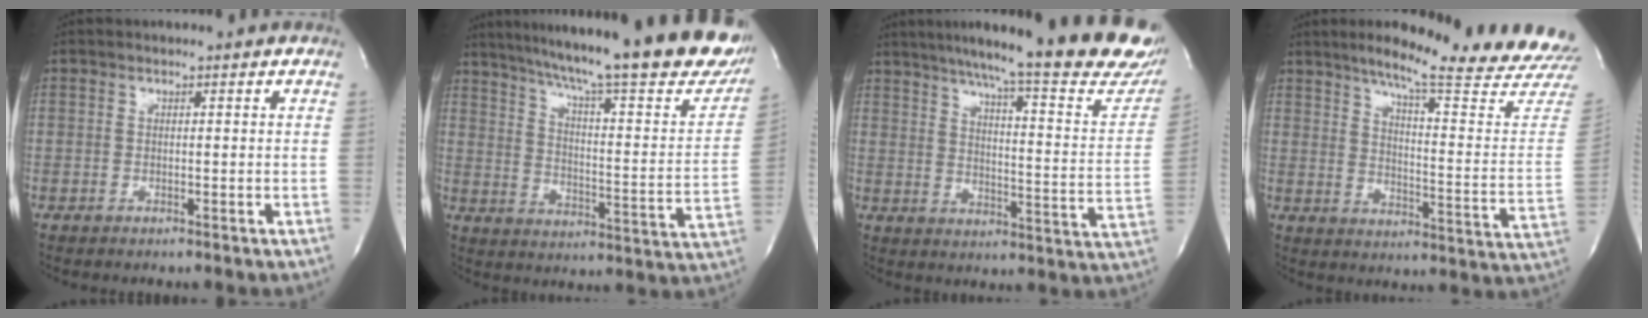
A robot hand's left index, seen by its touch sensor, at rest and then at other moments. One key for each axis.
{"total": 29.8, "fx": 23.9, "fy": 3.5, "fz": 17.5, "tx": -0.259, "ty": -0.054, "tz": 0.307}
{"total": 27.8, "fx": 23.0, "fy": 2.8, "fz": 15.4, "tx": -0.216, "ty": -0.061, "tz": 0.280}
{"total": 22.9, "fx": 20.1, "fy": -0.6, "fz": 11.0, "tx": -0.153, "ty": -0.094, "tz": 0.248}